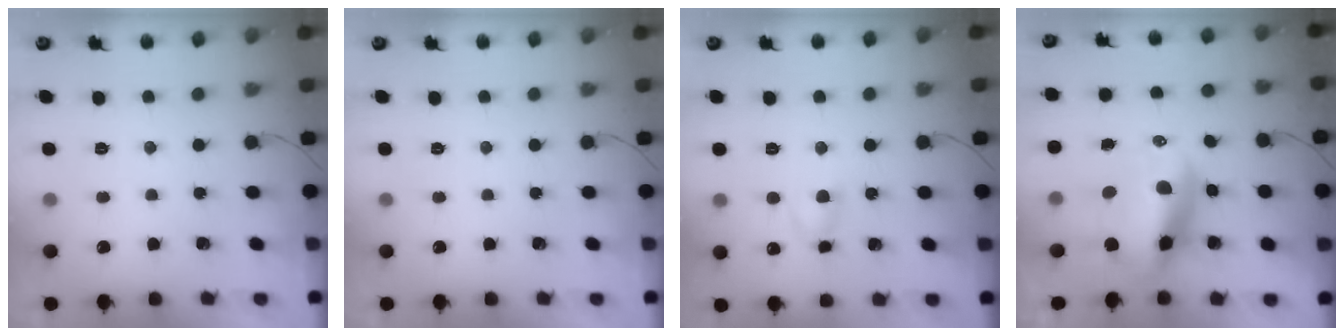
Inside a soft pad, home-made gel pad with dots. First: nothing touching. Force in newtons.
{"total": 0.0}
{"total": 4.0, "press": 3.9, "slide": 1.1}
{"total": 10.3, "press": 10.0, "slide": 2.4}